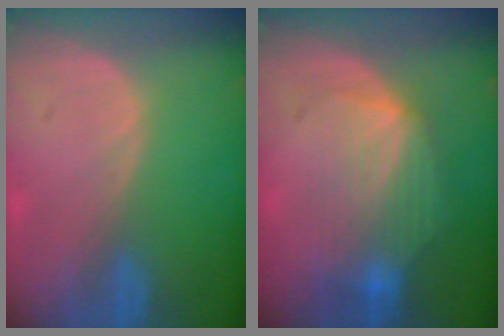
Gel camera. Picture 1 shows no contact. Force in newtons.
{"total": 8.0, "press": 7.6, "slide": 2.5}